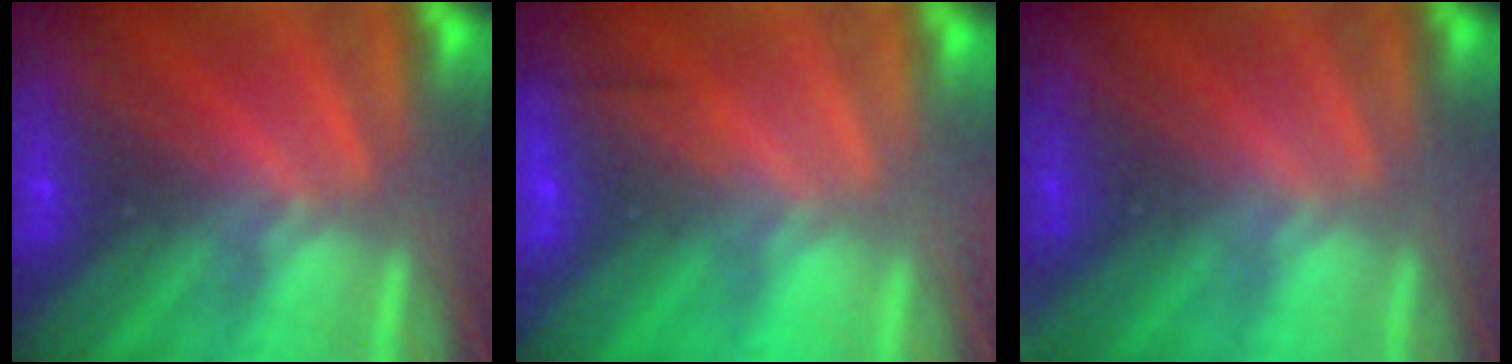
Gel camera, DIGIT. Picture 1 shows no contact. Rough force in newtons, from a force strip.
{"total": 2.5}
{"total": 2.8}